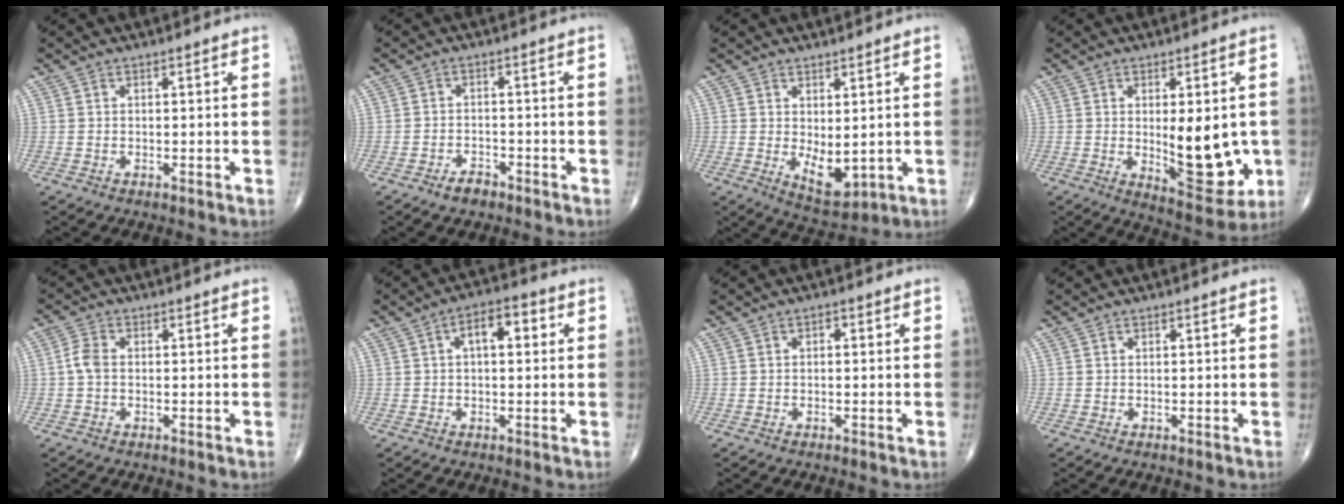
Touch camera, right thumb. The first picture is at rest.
{"total": 3.0, "force": [-2.2, 1.5, 1.3], "torque": [-0.019, 0.011, -0.035]}
{"total": 6.4, "force": [0.0, 3.2, 5.6], "torque": [-0.071, -0.015, 0.017]}
{"total": 13.3, "force": [-1.1, 5.7, 12.0], "torque": [-0.125, -0.022, 0.001]}
{"total": 3.1, "force": [-0.2, 2.0, 2.3], "torque": [-0.050, 0.007, -0.011]}
{"total": 6.3, "force": [1.4, 3.2, 5.2], "torque": [-0.073, 0.019, 0.014]}
{"total": 1.1, "force": [0.1, 0.7, 0.8], "torque": [-0.005, 0.003, -0.003]}
{"total": 0.0}